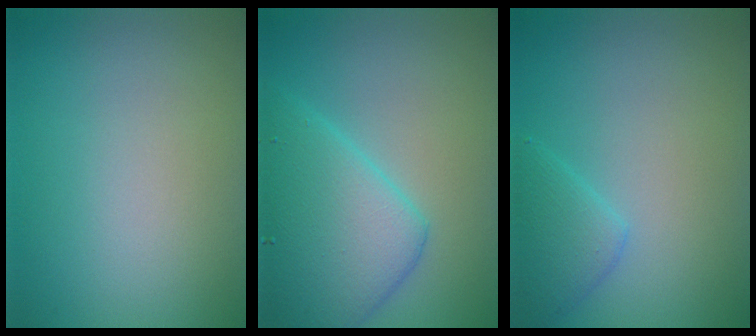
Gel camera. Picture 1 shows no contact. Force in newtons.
{"total": 7.1, "press": 7.1, "slide": 0.1}
{"total": 2.2, "press": 2.2, "slide": 0.2}